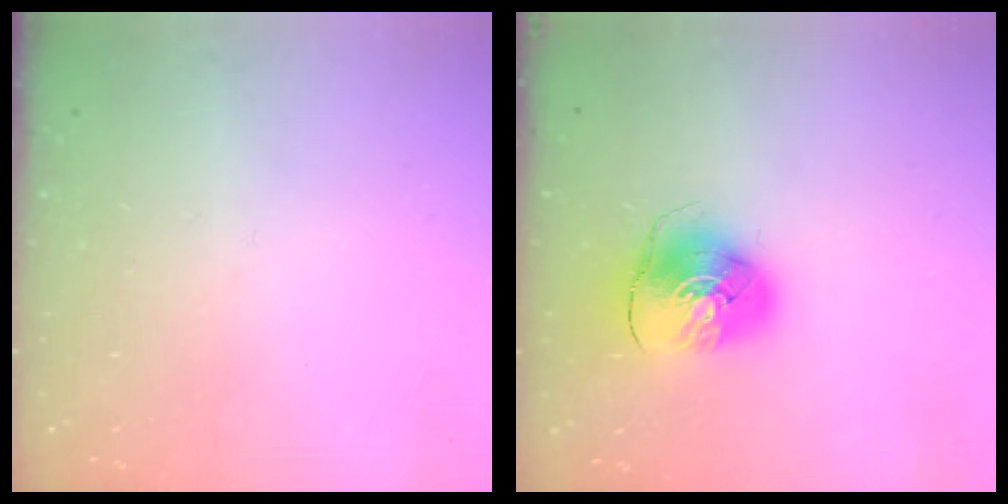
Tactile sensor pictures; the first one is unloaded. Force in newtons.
{"total": 9.7, "press": 9.6, "slide": 1.4}